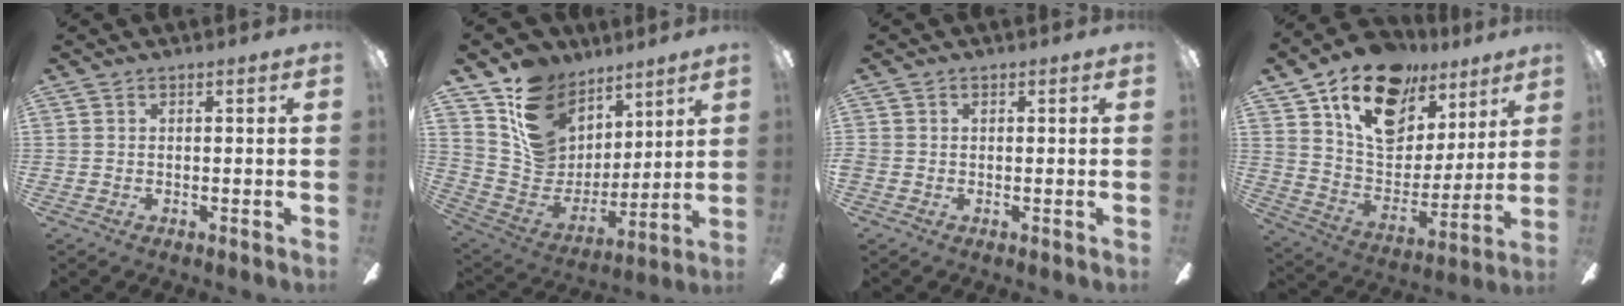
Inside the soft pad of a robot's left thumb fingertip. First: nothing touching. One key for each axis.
{"total": 16.0, "fx": 9.4, "fy": 11.7, "fz": 5.5, "tx": -0.117, "ty": -0.057, "tz": 0.189}
{"total": 0.6, "fx": -0.1, "fy": 0.6, "fz": 0.1, "tx": -0.001, "ty": 0.005, "tz": -0.004}
{"total": 20.5, "fx": 12.6, "fy": 12.7, "fz": 10.0, "tx": -0.161, "ty": -0.068, "tz": 0.229}